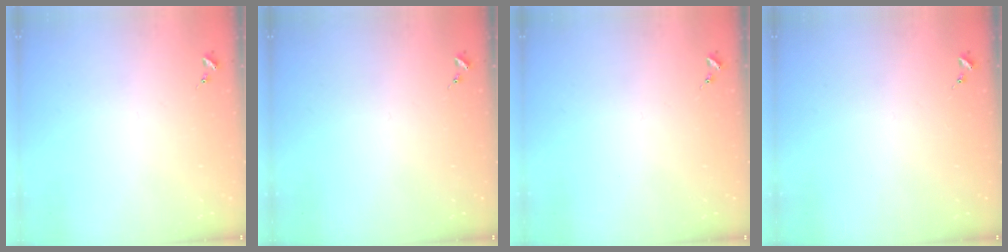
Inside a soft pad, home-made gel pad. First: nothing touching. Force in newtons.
{"total": 0.0}
{"total": 0.0}
{"total": 0.0}